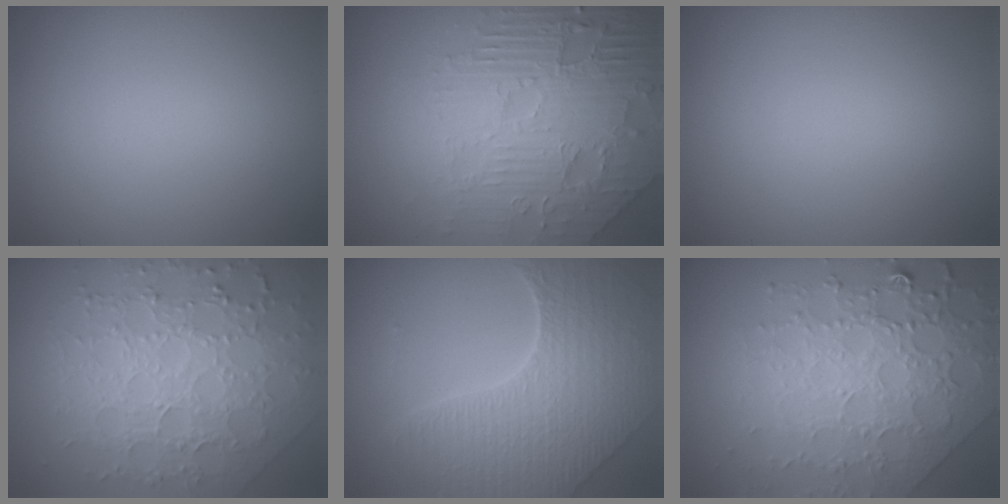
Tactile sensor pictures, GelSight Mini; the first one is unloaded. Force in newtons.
{"total": 8.1, "press": 5.9, "slide": 5.5}
{"total": 0.0}
{"total": 7.2, "press": 5.1, "slide": 5.1}
{"total": 7.6, "press": 5.5, "slide": 5.2}
{"total": 7.9, "press": 5.6, "slide": 5.6}